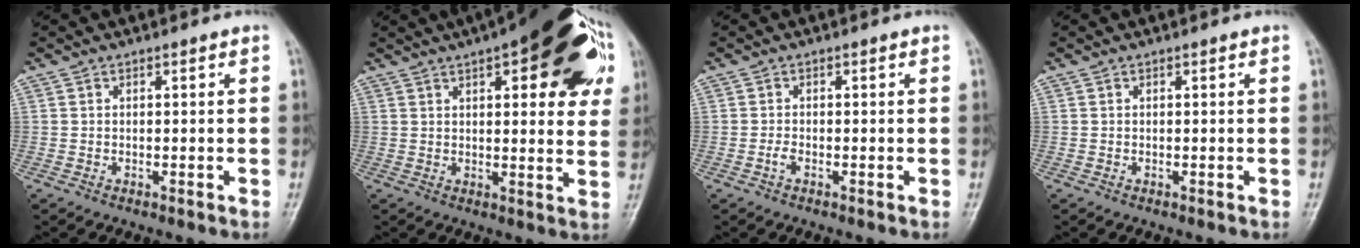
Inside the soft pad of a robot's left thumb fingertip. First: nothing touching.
{"total": 24.1, "force": [10.4, 8.5, 19.9], "torque": [-0.240, 0.007, 0.134]}
{"total": 1.1, "force": [-0.5, 0.6, 0.9], "torque": [-0.016, 0.001, -0.012]}
{"total": 0.0}